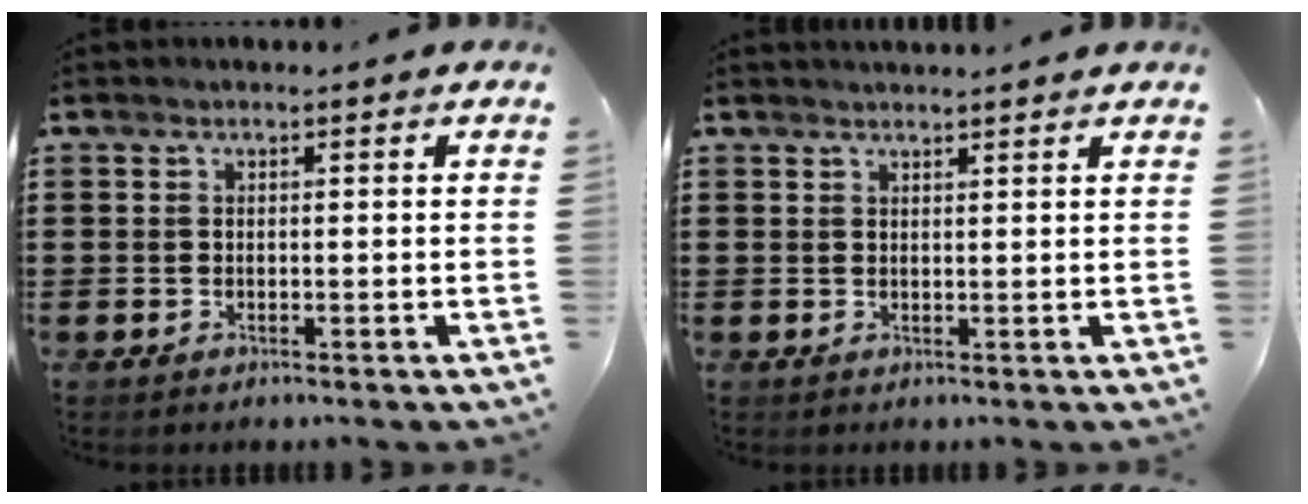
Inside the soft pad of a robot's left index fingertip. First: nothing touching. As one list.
[{"total": 1.3, "force": [1.3, -0.2, 0.2], "torque": [-0.005, -0.001, 0.026]}]